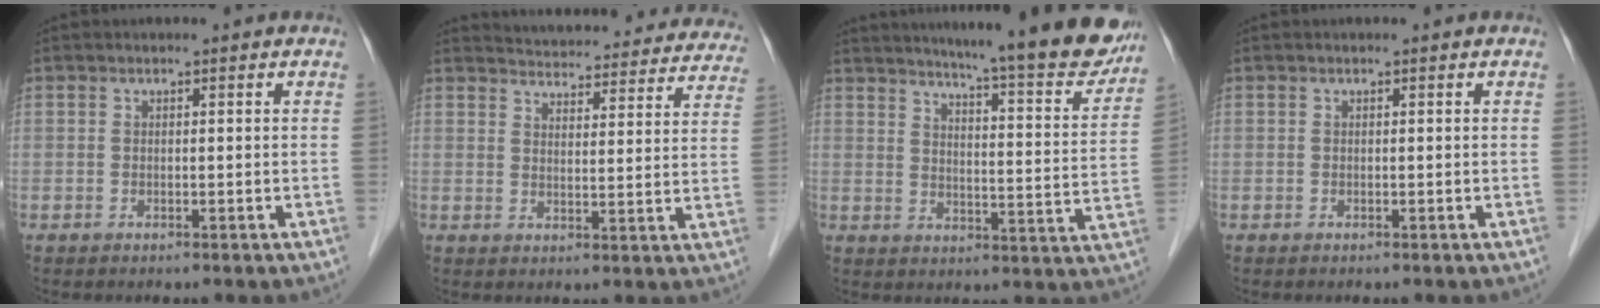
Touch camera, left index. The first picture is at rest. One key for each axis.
{"total": 24.4, "fx": 23.1, "fy": 5.1, "fz": 6.1, "tx": -0.085, "ty": -0.039, "tz": 0.265}
{"total": 20.1, "fx": 17.9, "fy": 1.0, "fz": 9.3, "tx": -0.126, "ty": -0.055, "tz": 0.221}
{"total": 0.0}